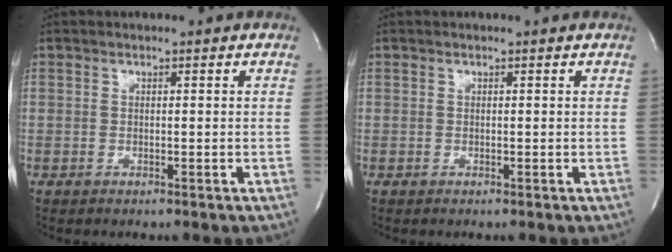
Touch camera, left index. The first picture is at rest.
{"total": 0.0}